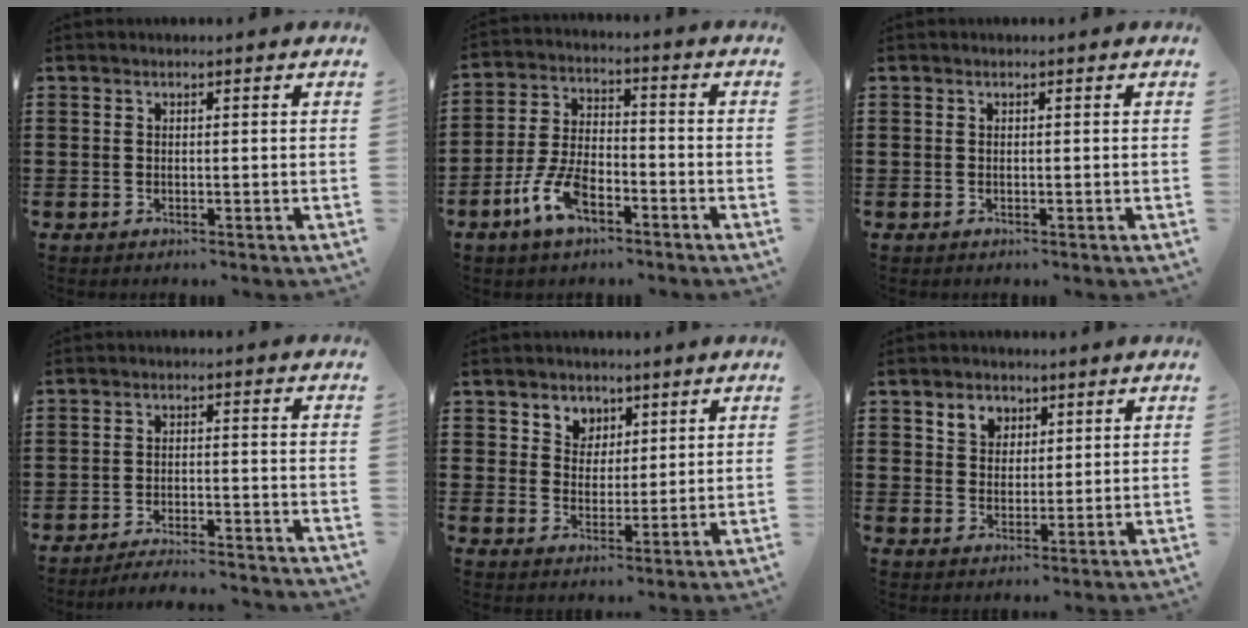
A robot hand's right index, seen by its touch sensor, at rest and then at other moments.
{"total": 7.9, "force": [-4.3, 3.6, 5.5], "torque": [-0.138, 0.000, -0.087]}
{"total": 0.0}
{"total": 3.8, "force": [-3.7, -0.1, 0.6], "torque": [-0.015, 0.000, -0.077]}
{"total": 4.2, "force": [2.4, 3.4, 0.0], "torque": [-0.022, 0.007, 0.042]}
{"total": 4.1, "force": [2.4, 3.2, 1.0], "torque": [-0.026, 0.010, 0.043]}